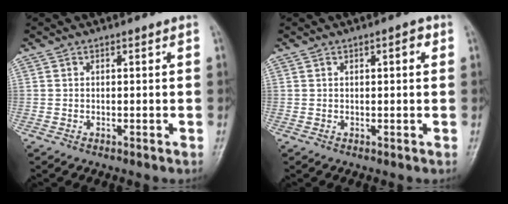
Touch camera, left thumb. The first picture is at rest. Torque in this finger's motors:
{"motor_torque": [-0.02, 0.09, -0.11, -0.04, 0.05]}